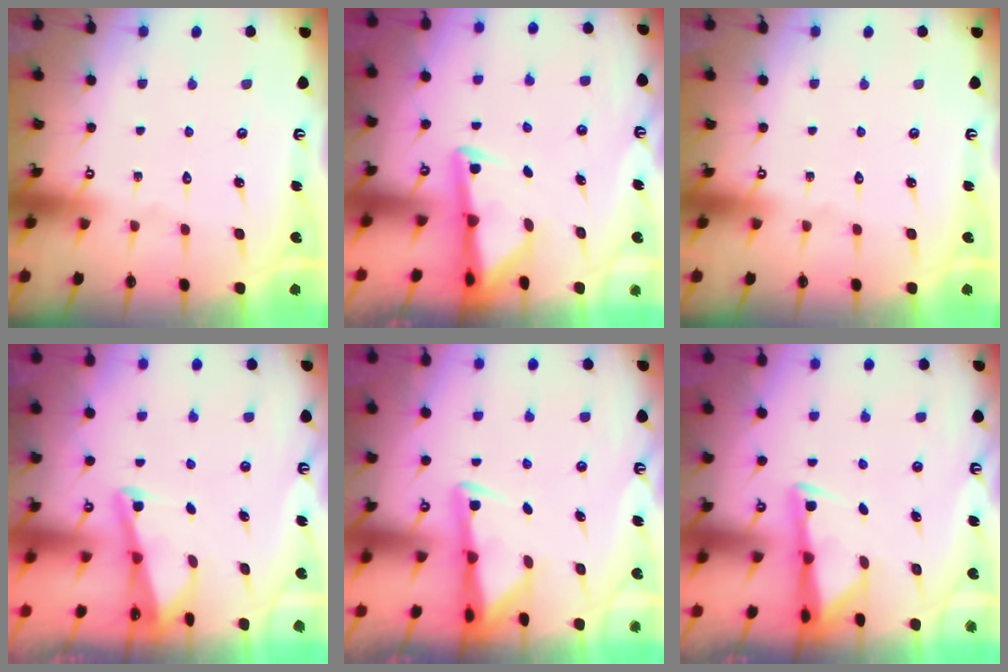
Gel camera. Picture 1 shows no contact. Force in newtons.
{"total": 3.0, "press": 3.0, "slide": 0.7}
{"total": 0.0}
{"total": 2.2, "press": 2.2, "slide": 0.3}
{"total": 3.0, "press": 2.9, "slide": 0.6}
{"total": 3.2, "press": 3.2, "slide": 0.5}